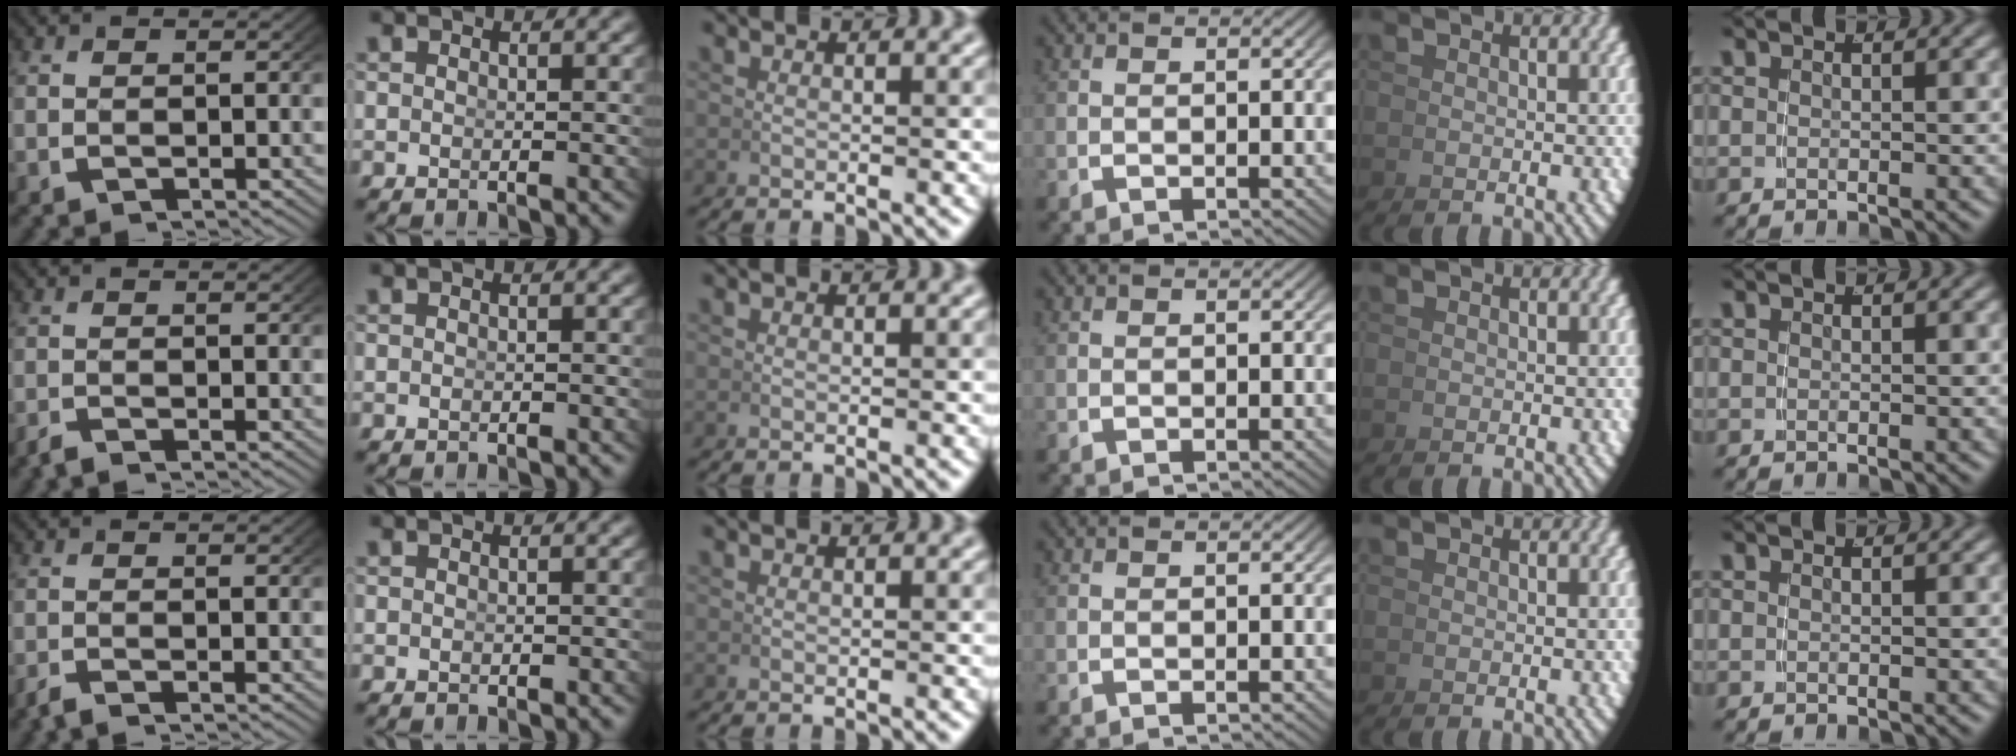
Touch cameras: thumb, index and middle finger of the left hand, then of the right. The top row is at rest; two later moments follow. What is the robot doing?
{"motion": "grasp_and_lifting", "object": "calculator"}